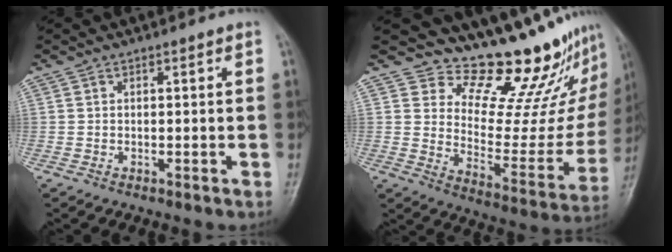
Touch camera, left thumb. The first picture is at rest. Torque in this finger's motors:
{"motor_torque": [0.46, 0.23, -0.40, -0.54, 0.06]}